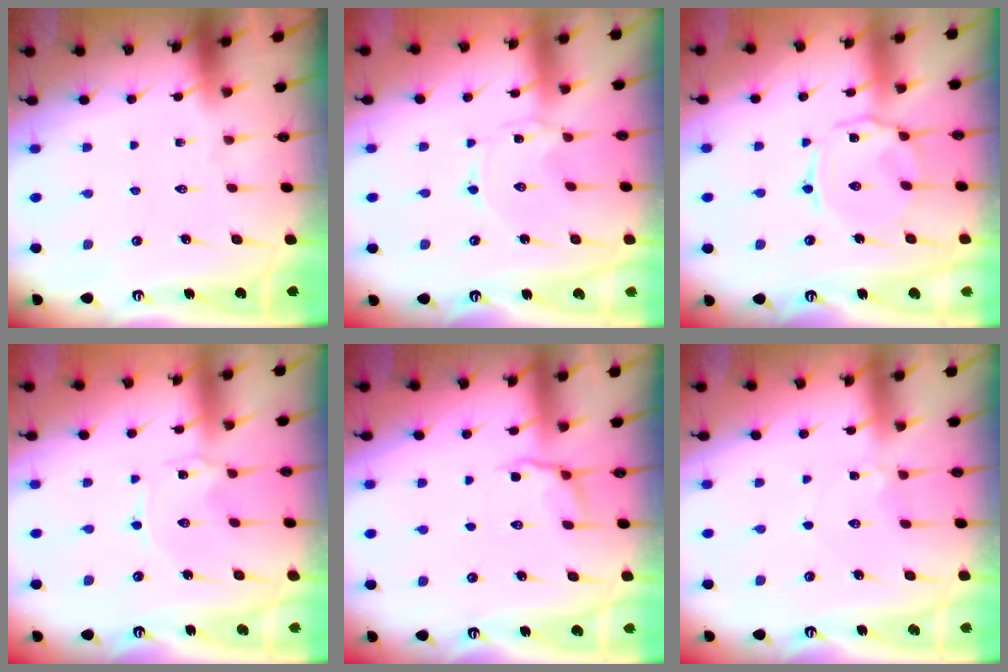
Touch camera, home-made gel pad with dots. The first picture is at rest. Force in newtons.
{"total": 0.0}
{"total": 6.1, "press": 6.1, "slide": 0.4}
{"total": 0.8, "press": 0.8, "slide": 0.1}
{"total": 3.9, "press": 3.5, "slide": 1.7}
{"total": 2.6, "press": 2.6, "slide": 0.2}